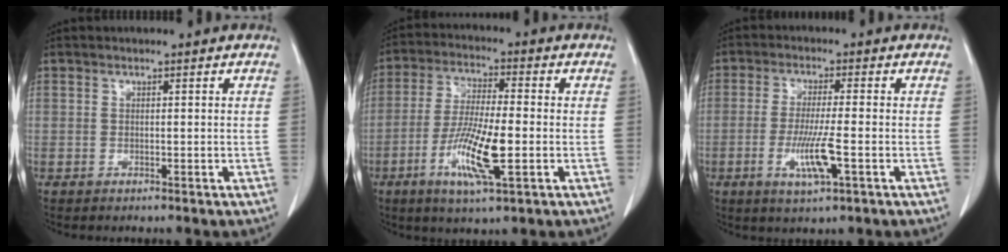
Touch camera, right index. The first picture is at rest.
{"total": 11.0, "force": [-3.4, 1.4, 10.4], "torque": [-0.203, -0.013, -0.063]}
{"total": 6.8, "force": [-2.2, 0.3, 6.4], "torque": [-0.125, -0.015, -0.037]}